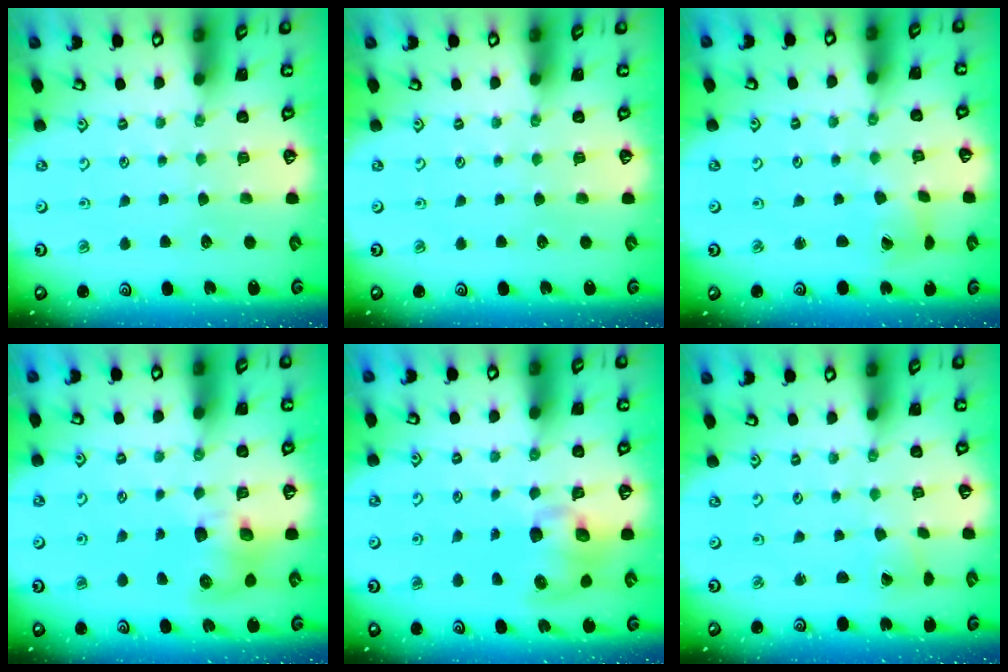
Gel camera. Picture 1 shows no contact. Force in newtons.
{"total": 0.0}
{"total": 2.0, "press": 2.0, "slide": 0.3}
{"total": 8.7, "press": 8.6, "slide": 1.3}
{"total": 9.4, "press": 9.2, "slide": 1.7}
{"total": 1.0, "press": 1.0, "slide": 0.0}